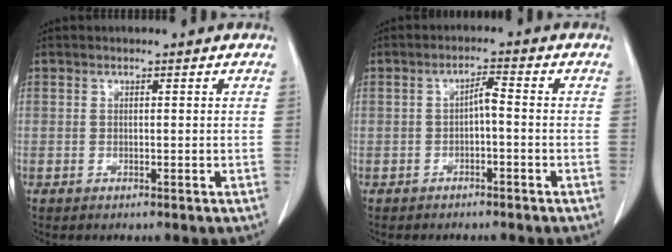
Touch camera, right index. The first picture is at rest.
{"total": 2.3, "force": [-0.5, 0.5, 2.2], "torque": [-0.037, 0.008, -0.009]}